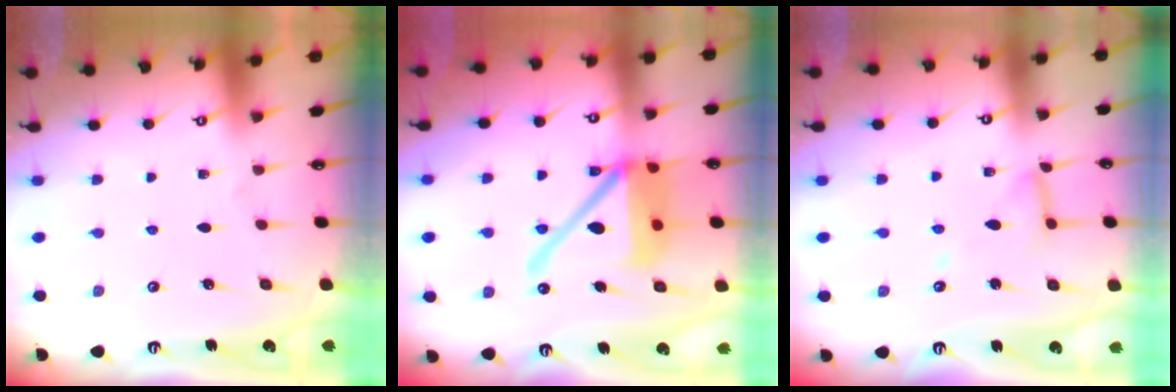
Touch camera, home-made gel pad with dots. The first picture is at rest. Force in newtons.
{"total": 16.1, "press": 15.9, "slide": 2.3}
{"total": 9.0, "press": 9.0, "slide": 0.6}